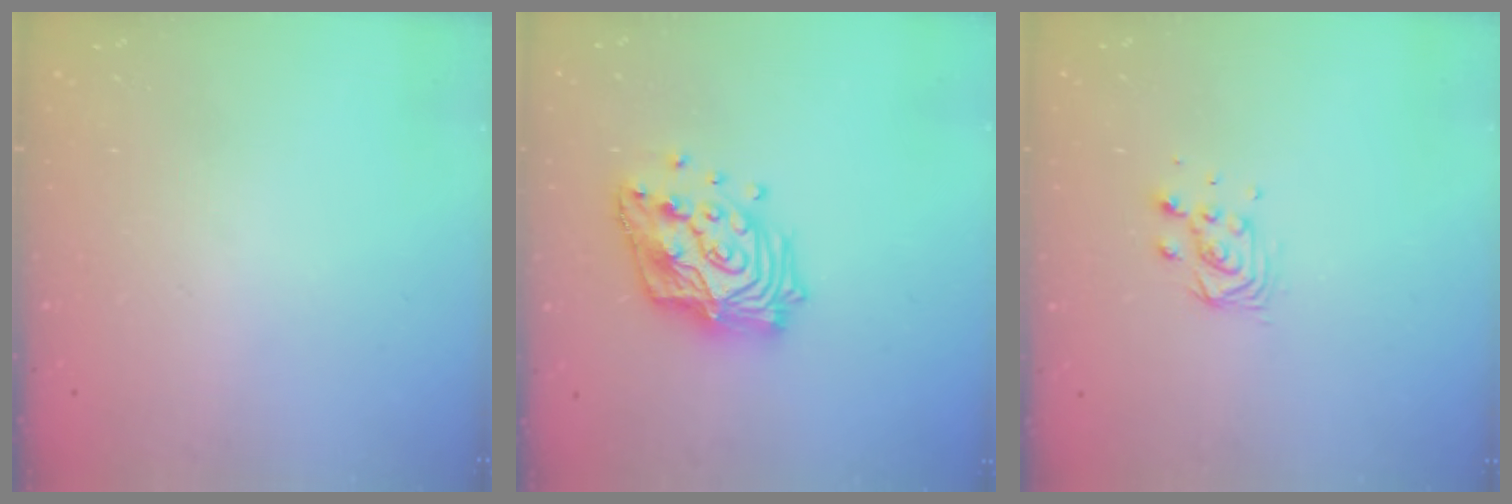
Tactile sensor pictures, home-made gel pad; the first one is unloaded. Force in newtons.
{"total": 17.5, "press": 17.4, "slide": 1.4}
{"total": 5.2, "press": 5.2, "slide": 0.3}